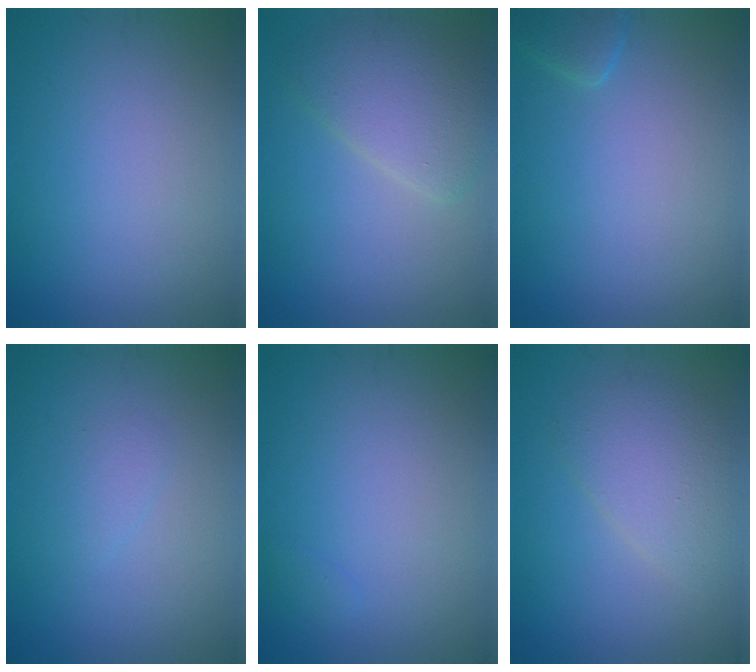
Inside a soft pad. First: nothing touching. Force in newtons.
{"total": 4.3, "press": 4.3, "slide": 0.5}
{"total": 1.3, "press": 1.3, "slide": 0.1}
{"total": 0.9, "press": 0.9, "slide": 0.2}
{"total": 0.5, "press": 0.5, "slide": 0.0}
{"total": 3.2, "press": 3.2, "slide": 0.4}